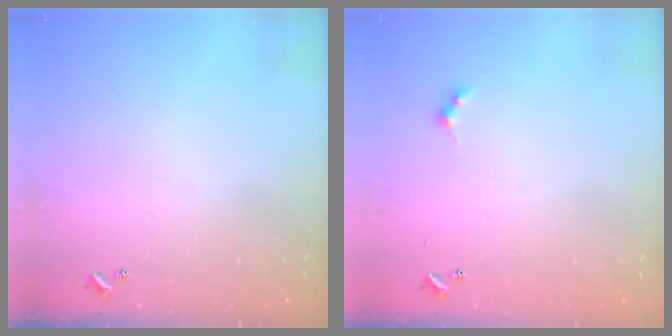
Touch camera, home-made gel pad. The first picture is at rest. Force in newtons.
{"total": 2.6, "press": 2.6, "slide": 0.5}